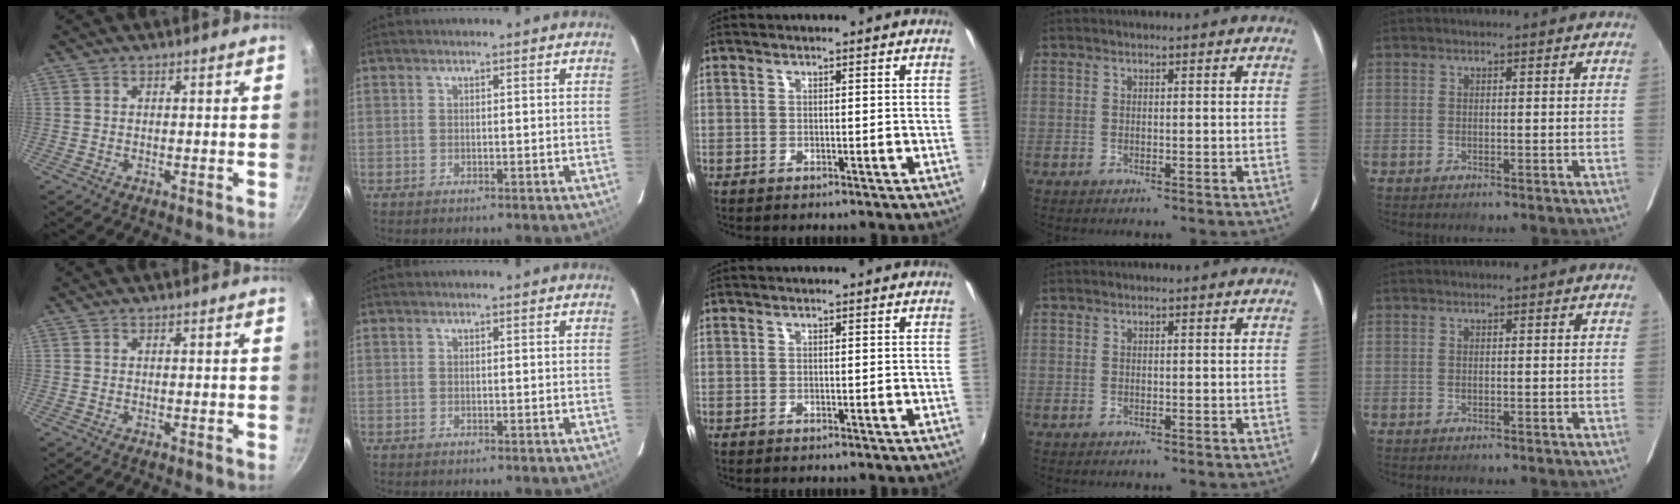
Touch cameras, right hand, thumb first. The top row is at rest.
{}